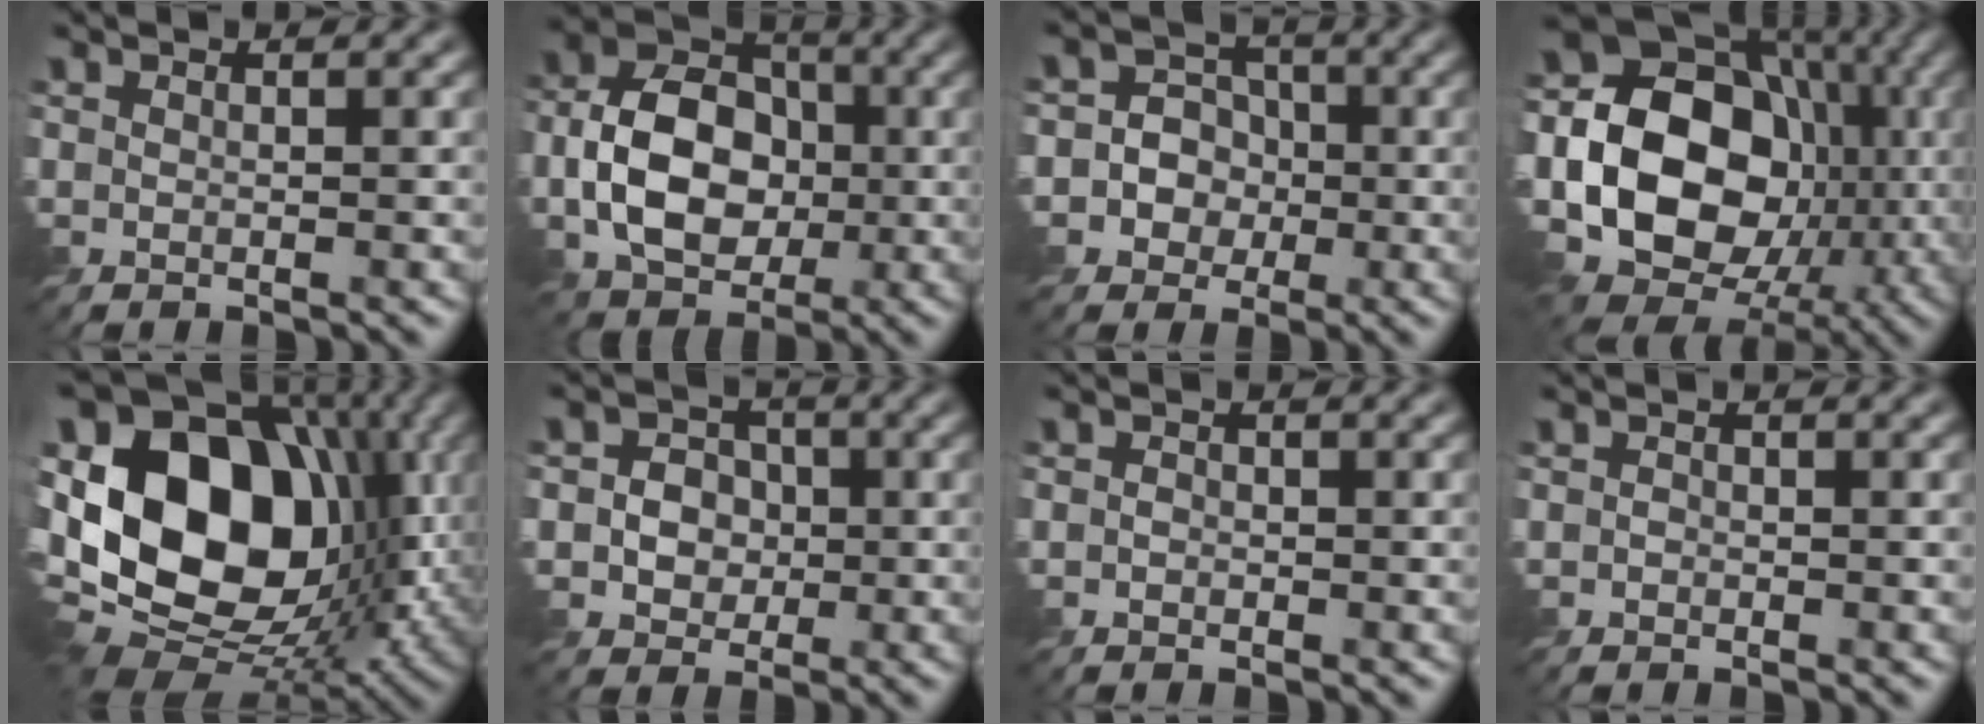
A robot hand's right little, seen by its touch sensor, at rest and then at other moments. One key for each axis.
{"total": 8.2, "fx": -1.3, "fy": 5.9, "fz": 5.5, "tx": -0.103, "ty": 0.007, "tz": -0.031}
{"total": 5.2, "fx": -1.2, "fy": 4.9, "fz": 1.1, "tx": -0.007, "ty": 0.022, "tz": -0.048}
{"total": 20.2, "fx": -1.9, "fy": 16.9, "fz": 11.0, "tx": -0.201, "ty": -0.003, "tz": -0.042}
{"total": 18.4, "fx": 0.5, "fy": 12.7, "fz": 13.3, "tx": -0.267, "ty": 0.004, "tz": 0.001}
{"total": 3.8, "fx": -0.5, "fy": 3.4, "fz": 1.6, "tx": -0.019, "ty": 0.005, "tz": -0.026}
{"total": 0.7, "fx": -0.4, "fy": 0.6, "fz": 0.1, "tx": 0.001, "ty": -0.002, "tz": -0.011}
{"total": 0.6, "fx": -0.3, "fy": 0.5, "fz": 0.1, "tx": 0.002, "ty": -0.001, "tz": -0.010}